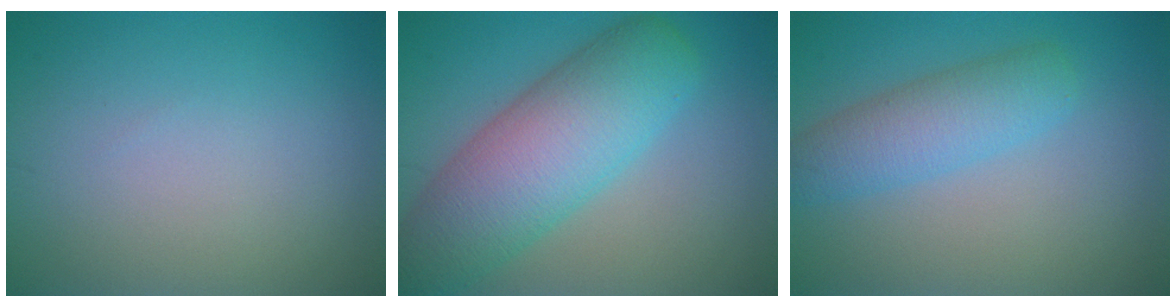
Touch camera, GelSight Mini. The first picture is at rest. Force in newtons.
{"total": 9.5, "press": 9.5, "slide": 0.3}
{"total": 4.2, "press": 4.2, "slide": 0.1}